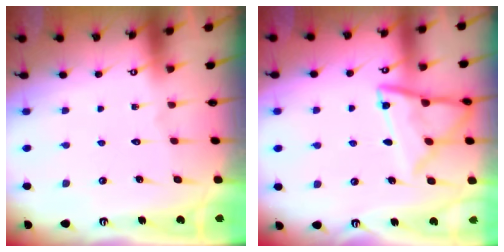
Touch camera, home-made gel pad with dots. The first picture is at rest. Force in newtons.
{"total": 13.2, "press": 13.1, "slide": 1.2}